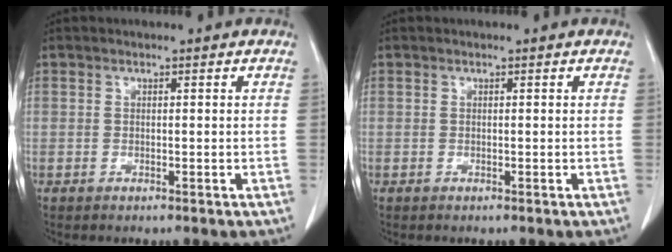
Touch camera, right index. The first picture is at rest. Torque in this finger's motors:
{"motor_torque": [0.00, 0.00, 0.02, 0.00]}